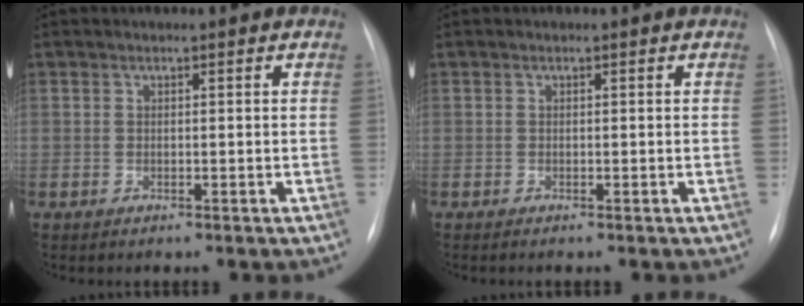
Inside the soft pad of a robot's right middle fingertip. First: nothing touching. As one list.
[{"total": 0.0}]